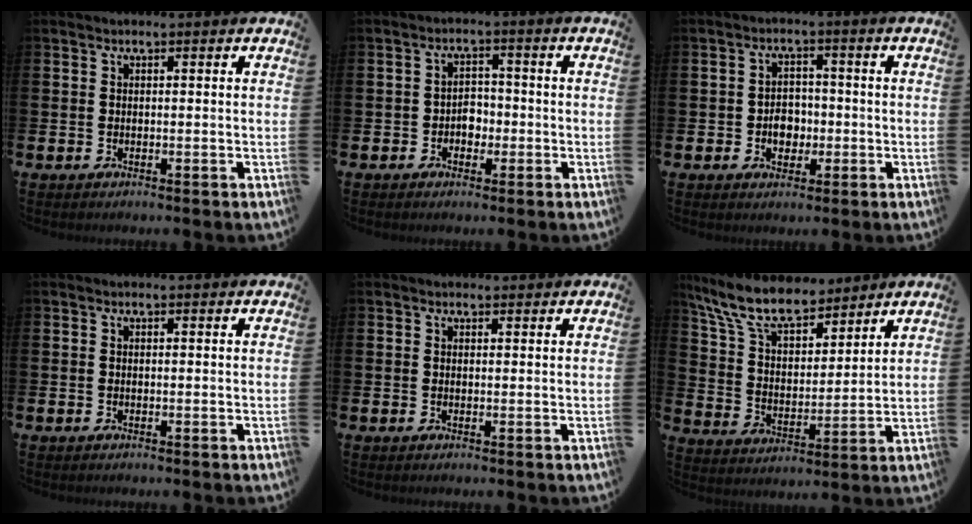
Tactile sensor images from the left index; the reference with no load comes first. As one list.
[{"total": 2.7, "force": [-1.1, 2.2, 1.2], "torque": [-0.016, 0.004, -0.029]}, {"total": 3.5, "force": [-0.8, 2.8, 2.0], "torque": [-0.023, -0.002, -0.022]}, {"total": 0.0}, {"total": 1.0, "force": [0.9, 0.4, 0.1], "torque": [0.009, 0.001, 0.014]}, {"total": 9.9, "force": [8.5, 3.4, 3.9], "torque": [-0.113, -0.043, 0.155]}]